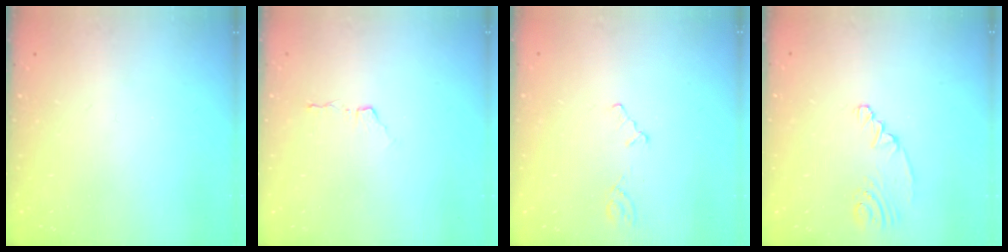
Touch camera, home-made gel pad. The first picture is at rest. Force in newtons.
{"total": 3.9, "press": 3.9, "slide": 0.5}
{"total": 3.1, "press": 3.1, "slide": 0.4}
{"total": 2.9, "press": 2.7, "slide": 0.9}